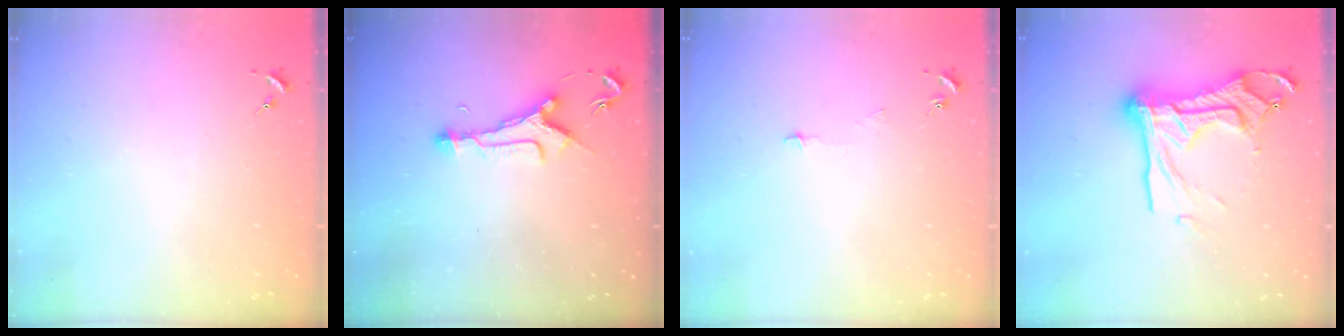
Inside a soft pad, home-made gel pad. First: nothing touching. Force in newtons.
{"total": 8.5, "press": 8.5, "slide": 0.6}
{"total": 3.4, "press": 3.4, "slide": 0.3}
{"total": 21.6, "press": 21.5, "slide": 1.9}